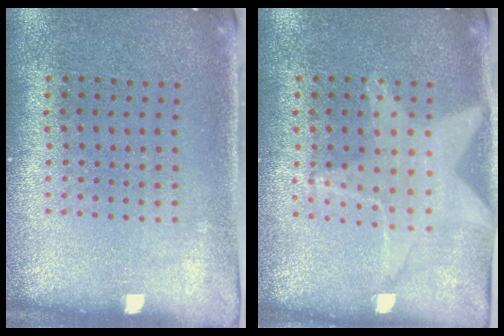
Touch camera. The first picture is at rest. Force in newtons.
{"total": 1.2, "press": 1.2, "slide": 0.2}